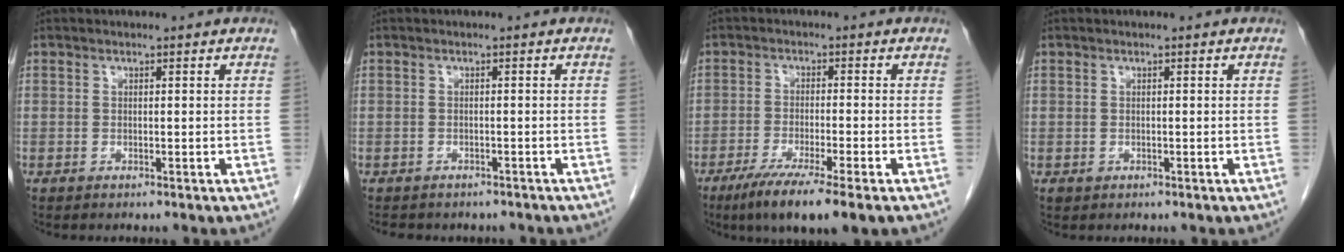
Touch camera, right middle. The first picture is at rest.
{"total": 6.2, "force": [-5.2, 2.7, 1.8], "torque": [-0.029, 0.005, -0.060]}
{"total": 9.2, "force": [-5.9, 0.0, 7.0], "torque": [-0.117, -0.023, -0.095]}
{"total": 0.6, "force": [-0.2, 0.5, 0.2], "torque": [-0.004, 0.001, -0.001]}